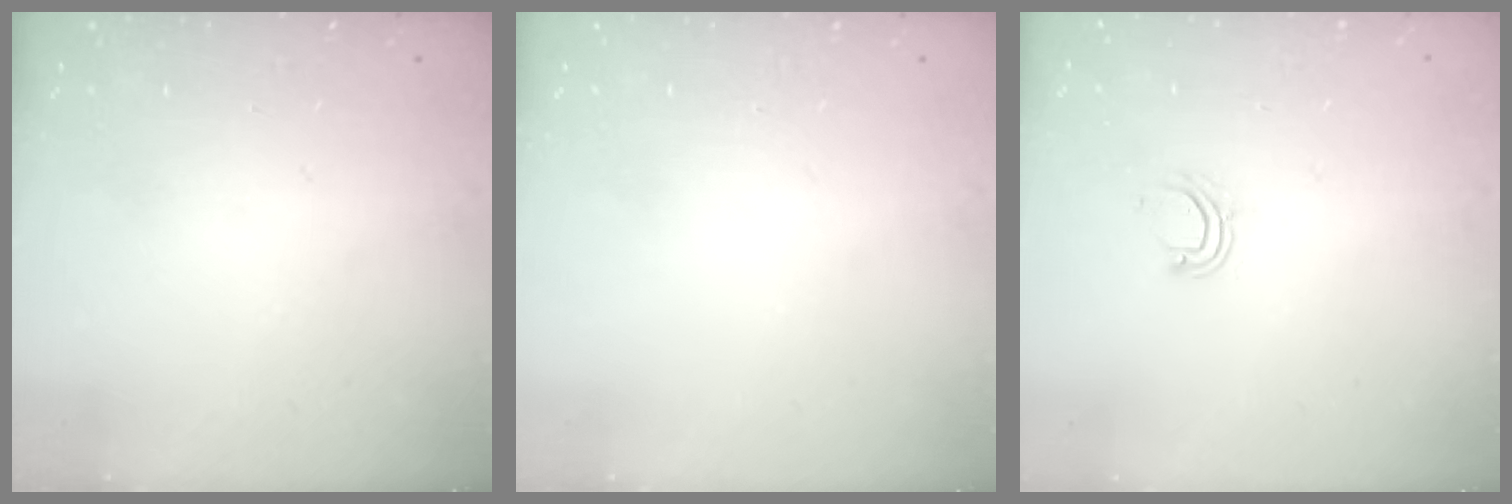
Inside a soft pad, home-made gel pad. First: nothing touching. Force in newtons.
{"total": 0.0}
{"total": 4.8, "press": 4.8, "slide": 0.4}